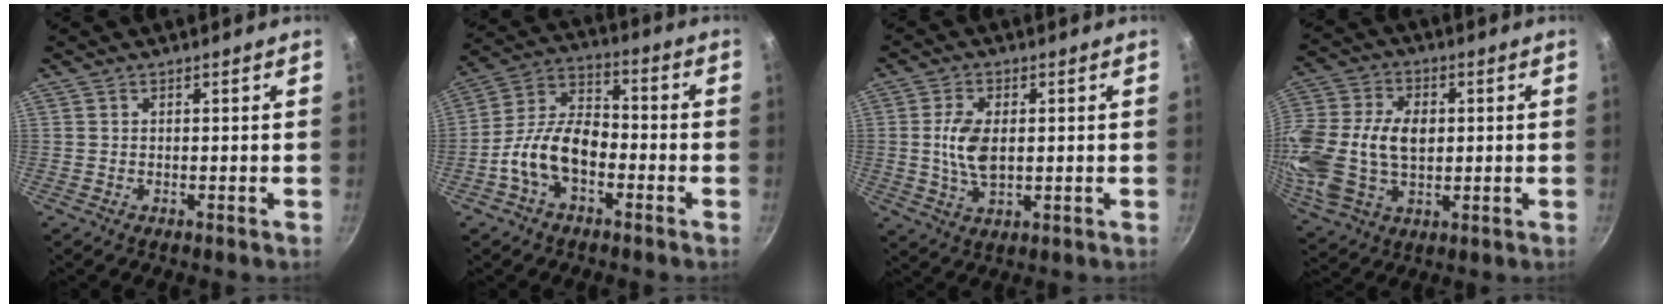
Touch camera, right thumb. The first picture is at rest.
{"total": 11.9, "force": [-4.2, 6.9, 8.7], "torque": [-0.145, 0.048, -0.091]}
{"total": 7.6, "force": [0.5, 4.2, 6.3], "torque": [-0.122, -0.005, 0.010]}
{"total": 20.3, "force": [0.8, 13.8, 14.9], "torque": [-0.316, 0.015, 0.017]}